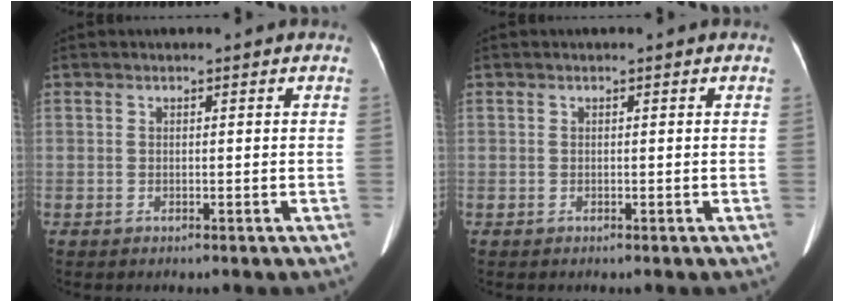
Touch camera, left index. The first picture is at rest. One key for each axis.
{"total": 0.0}